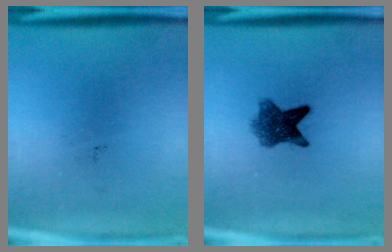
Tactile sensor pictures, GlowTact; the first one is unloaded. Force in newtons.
{"total": 6.0}